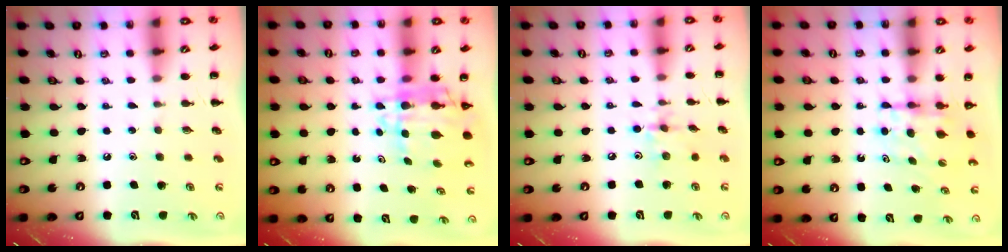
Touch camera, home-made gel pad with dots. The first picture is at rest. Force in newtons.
{"total": 8.0, "press": 7.4, "slide": 3.0}
{"total": 4.8, "press": 4.8, "slide": 0.4}
{"total": 5.2, "press": 5.2, "slide": 0.3}